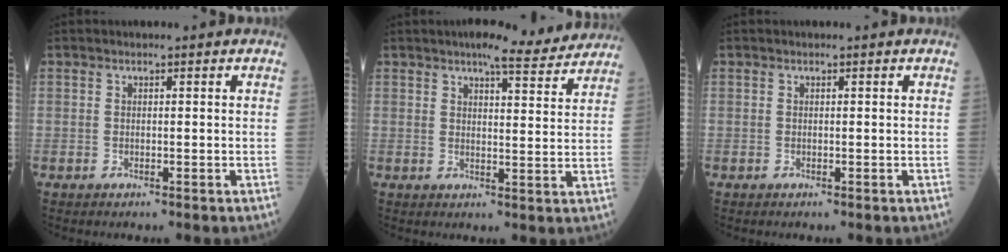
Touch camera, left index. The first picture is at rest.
{"total": 8.4, "force": [7.7, 1.1, 3.3], "torque": [-0.047, 0.006, 0.086]}
{"total": 0.0}